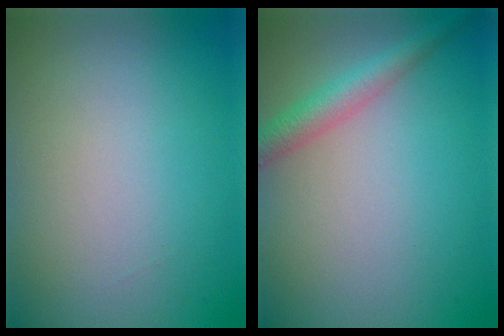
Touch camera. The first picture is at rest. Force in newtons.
{"total": 2.9, "press": 2.9, "slide": 0.0}